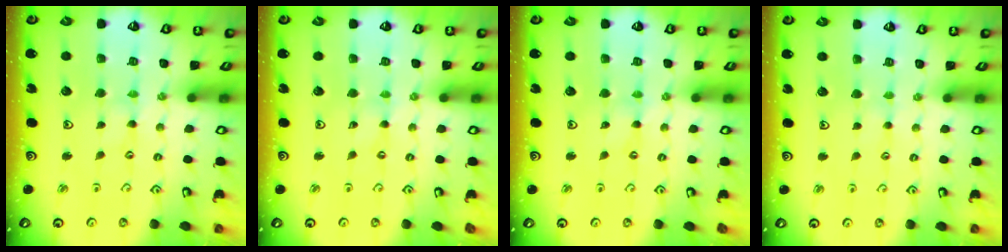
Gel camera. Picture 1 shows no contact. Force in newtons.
{"total": 0.0}
{"total": 1.2, "press": 1.1, "slide": 0.3}
{"total": 2.1, "press": 2.1, "slide": 0.3}